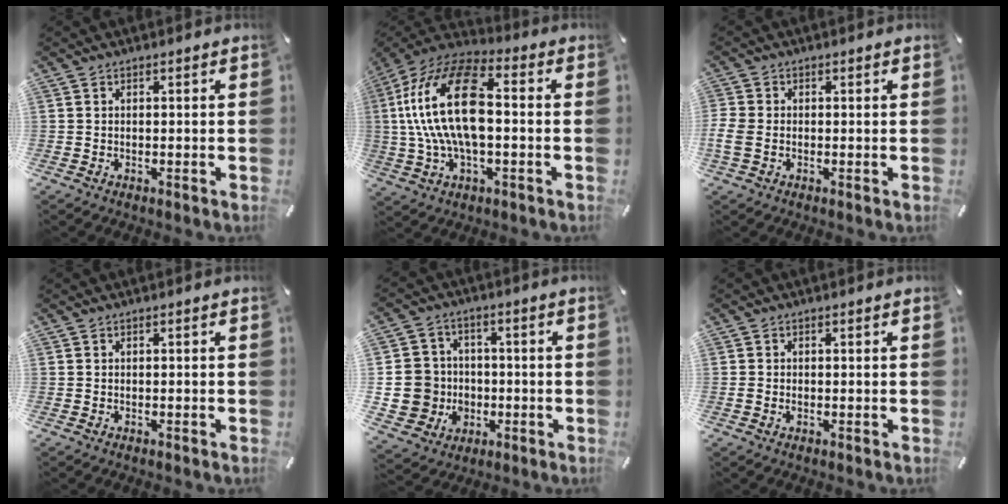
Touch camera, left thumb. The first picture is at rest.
{"total": 21.3, "force": [1.0, 11.0, 18.2], "torque": [-0.383, 0.003, 0.015]}
{"total": 3.2, "force": [-0.4, 2.3, 2.2], "torque": [-0.053, 0.001, -0.009]}
{"total": 0.0}
{"total": 11.6, "force": [-1.8, 11.0, 3.1], "torque": [-0.076, 0.020, -0.024]}
{"total": 0.9, "force": [-0.1, 0.6, 0.7], "torque": [-0.014, 0.000, -0.003]}